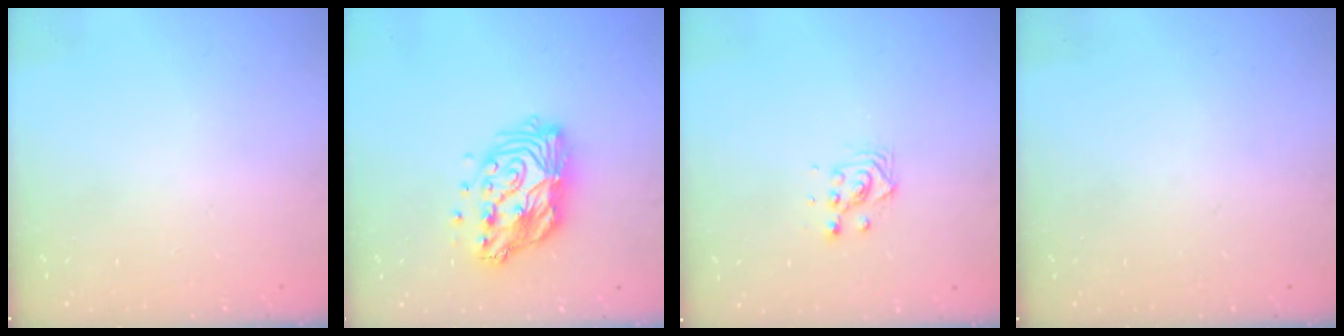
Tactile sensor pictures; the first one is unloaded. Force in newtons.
{"total": 15.4, "press": 15.4, "slide": 1.4}
{"total": 3.8, "press": 3.8, "slide": 0.3}
{"total": 0.0}